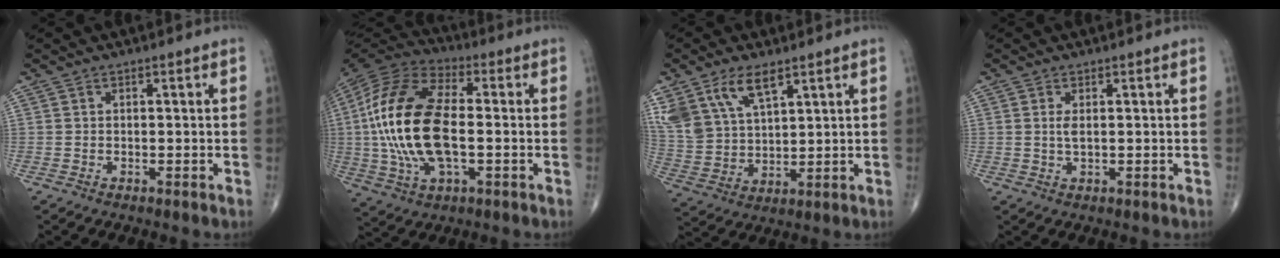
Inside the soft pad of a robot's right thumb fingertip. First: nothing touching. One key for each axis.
{"total": 22.5, "fx": -0.8, "fy": 10.9, "fz": 19.7, "tx": -0.414, "ty": 0.012, "tz": -0.018}
{"total": 14.0, "fx": 8.1, "fy": 7.5, "fz": 8.7, "tx": -0.174, "ty": -0.020, "tz": 0.168}
{"total": 1.9, "fx": 0.3, "fy": 0.6, "fz": 1.7, "tx": -0.038, "ty": -0.002, "tz": 0.011}